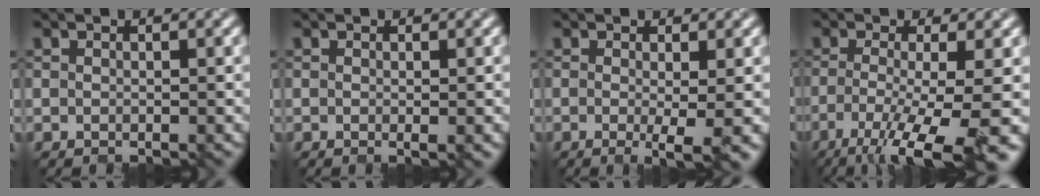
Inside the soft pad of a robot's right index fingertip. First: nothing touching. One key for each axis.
{"total": 0.8, "fx": 0.0, "fy": 0.1, "fz": 0.8, "tx": -0.012, "ty": -0.002, "tz": -0.001}
{"total": 3.1, "fx": -0.6, "fy": 0.3, "fz": 3.0, "tx": -0.048, "ty": -0.012, "tz": -0.008}
{"total": 10.2, "fx": -4.5, "fy": 2.6, "fz": 8.8, "tx": -0.137, "ty": -0.019, "tz": -0.072}